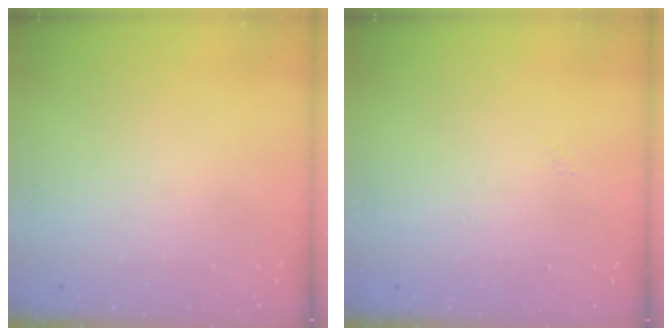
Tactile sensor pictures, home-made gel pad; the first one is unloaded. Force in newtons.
{"total": 3.4, "press": 3.3, "slide": 0.5}